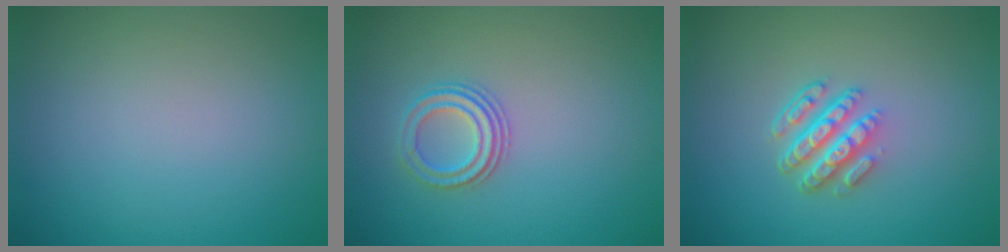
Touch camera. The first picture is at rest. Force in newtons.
{"total": 2.6, "press": 2.3, "slide": 1.2}
{"total": 4.5, "press": 3.1, "slide": 3.2}